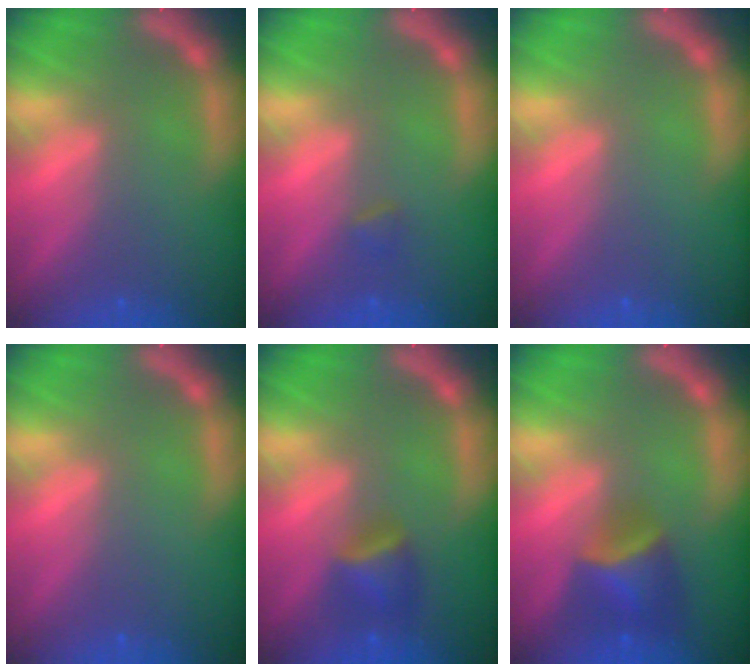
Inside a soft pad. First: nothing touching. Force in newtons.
{"total": 0.9}
{"total": 0.0}
{"total": 0.0}
{"total": 2.9}
{"total": 4.4}